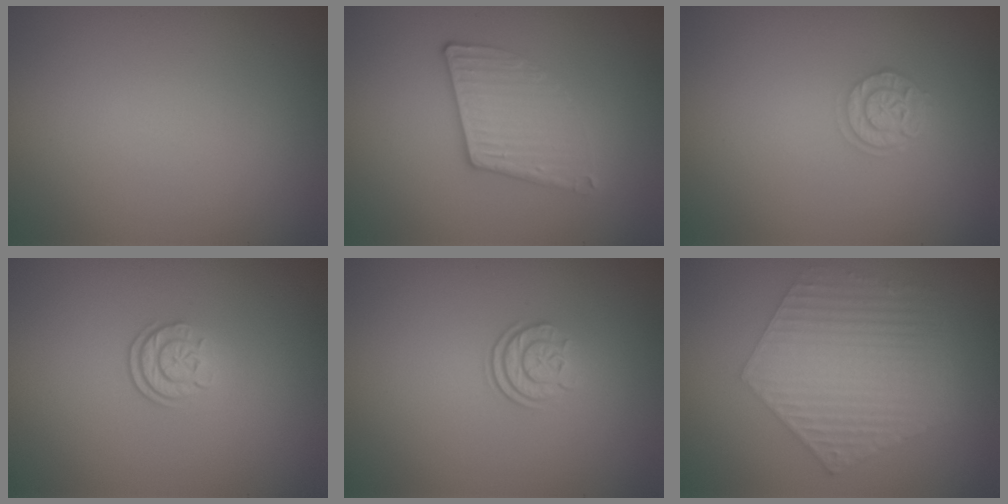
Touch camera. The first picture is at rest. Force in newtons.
{"total": 3.3, "press": 3.0, "slide": 1.3}
{"total": 2.4, "press": 2.0, "slide": 1.3}
{"total": 2.2, "press": 1.7, "slide": 1.4}
{"total": 2.3, "press": 1.7, "slide": 1.6}
{"total": 6.2, "press": 4.5, "slide": 4.3}